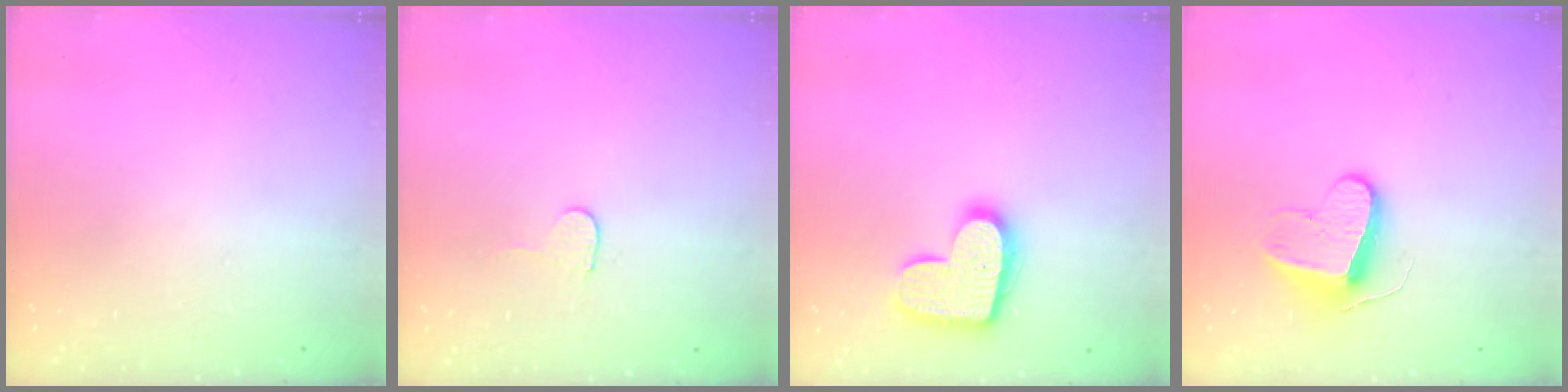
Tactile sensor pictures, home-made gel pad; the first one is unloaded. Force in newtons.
{"total": 2.3, "press": 2.3, "slide": 0.2}
{"total": 14.5, "press": 14.5, "slide": 0.7}
{"total": 9.6, "press": 9.5, "slide": 0.6}